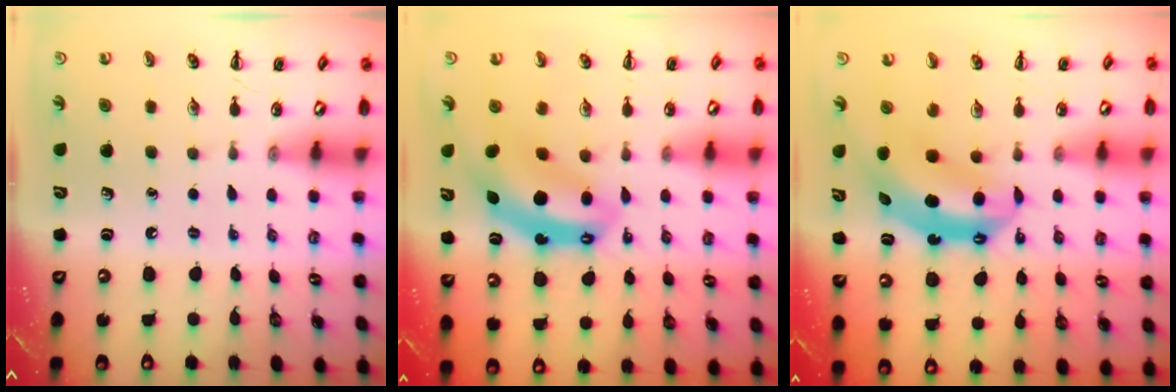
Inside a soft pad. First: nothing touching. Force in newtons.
{"total": 8.3, "press": 8.0, "slide": 2.1}
{"total": 7.1, "press": 7.0, "slide": 1.2}